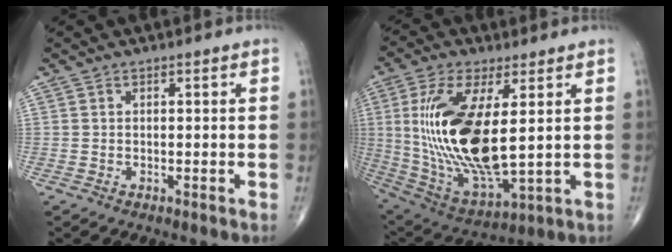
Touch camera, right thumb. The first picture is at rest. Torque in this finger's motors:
{"motor_torque": [0.41, 4.21, 2.20, 0.57, 0.83]}